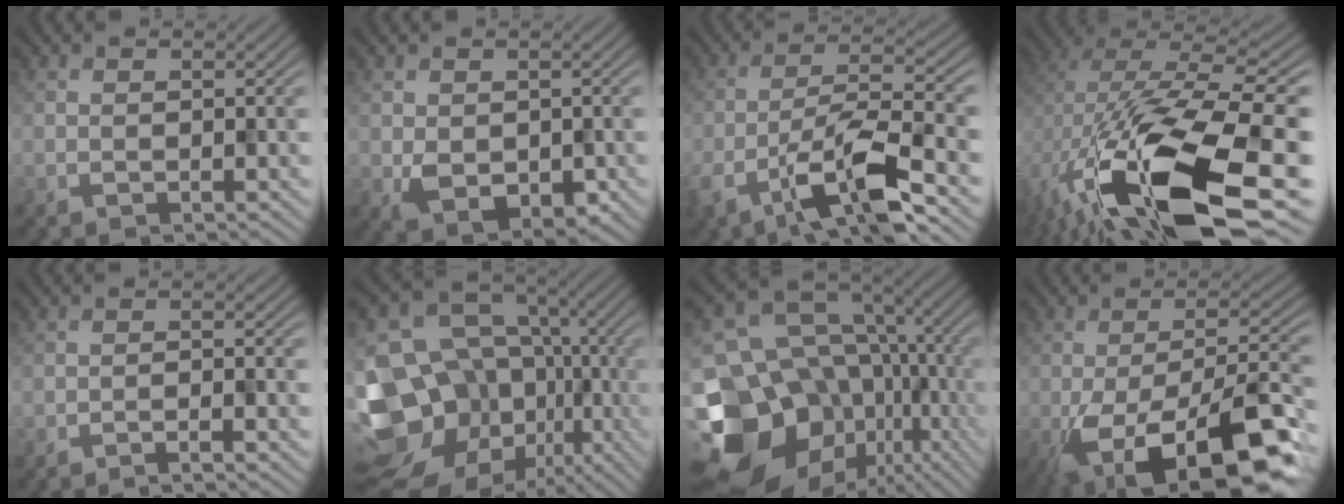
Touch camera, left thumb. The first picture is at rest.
{"total": 3.4, "force": [-0.6, 2.8, 1.8], "torque": [-0.039, -0.020, 0.004]}
{"total": 9.9, "force": [-5.5, 3.0, 7.7], "torque": [-0.153, -0.008, -0.095]}
{"total": 17.3, "force": [-6.8, 7.7, 13.9], "torque": [-0.297, -0.030, -0.093]}
{"total": 2.7, "force": [-2.3, -0.1, 1.4], "torque": [-0.022, 0.014, -0.043]}
{"total": 19.8, "force": [-7.2, 16.2, 8.7], "torque": [-0.206, -0.029, -0.097]}
{"total": 18.2, "force": [-5.1, 14.3, 10.0], "torque": [-0.239, -0.013, -0.028]}
{"total": 16.1, "force": [-8.5, 6.4, 12.0], "torque": [-0.217, -0.034, -0.125]}